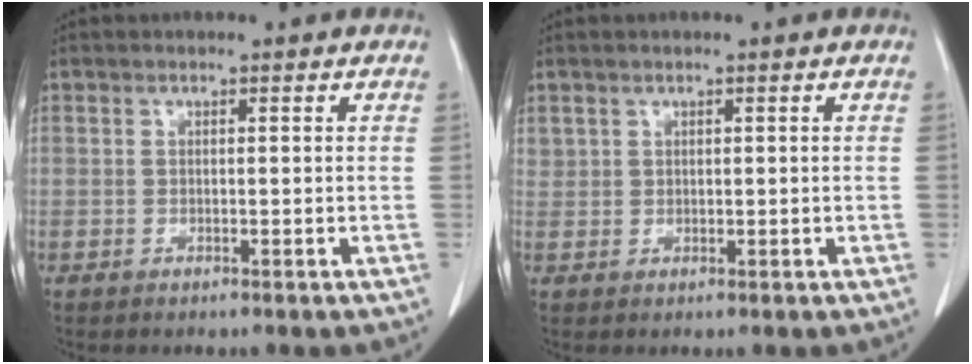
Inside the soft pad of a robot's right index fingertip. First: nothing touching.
{"total": 1.3, "force": [0.8, 1.0, 0.2], "torque": [0.002, 0.004, 0.015]}